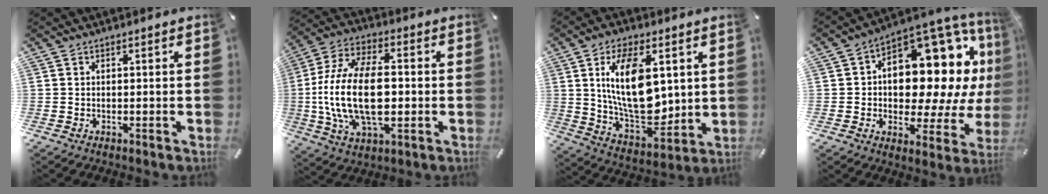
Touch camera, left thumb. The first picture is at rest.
{"total": 19.7, "force": [-1.5, 10.8, 16.4], "torque": [-0.347, -0.003, -0.025]}
{"total": 18.2, "force": [4.8, 9.5, 14.8], "torque": [-0.289, -0.026, 0.075]}
{"total": 18.2, "force": [4.6, 11.8, 13.0], "torque": [-0.156, -0.061, 0.079]}